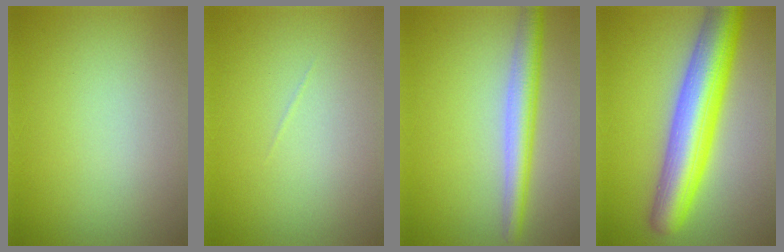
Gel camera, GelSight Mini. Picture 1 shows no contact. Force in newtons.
{"total": 0.0}
{"total": 4.8, "press": 4.8, "slide": 0.1}
{"total": 9.0, "press": 9.0, "slide": 0.2}